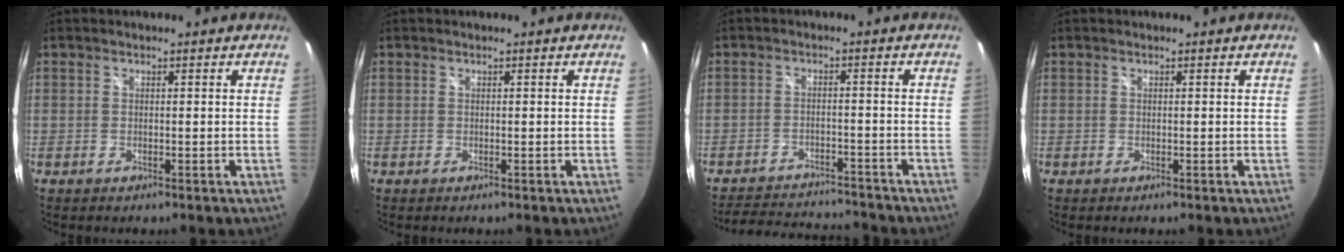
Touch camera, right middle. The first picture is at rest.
{"total": 0.0}
{"total": 12.1, "force": [-11.4, 2.3, 3.6], "torque": [-0.090, 0.010, -0.162]}
{"total": 0.0}